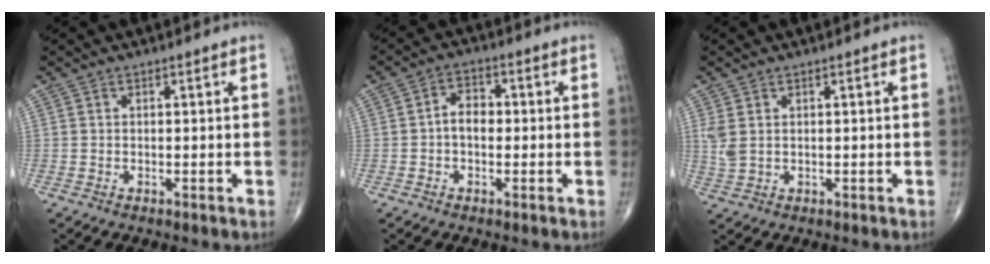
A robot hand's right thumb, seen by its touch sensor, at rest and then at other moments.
{"total": 4.3, "force": [-0.4, 3.0, 3.1], "torque": [-0.040, 0.020, -0.016]}
{"total": 3.0, "force": [0.9, 1.8, 2.2], "torque": [-0.058, 0.004, 0.025]}